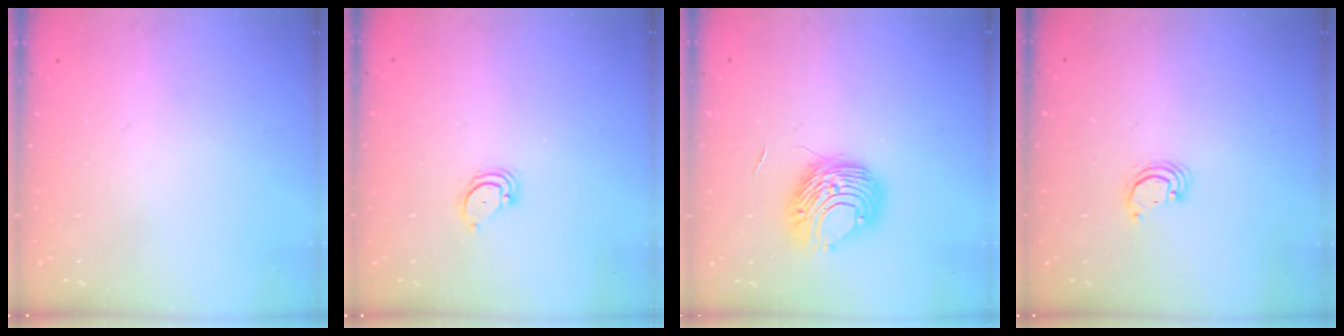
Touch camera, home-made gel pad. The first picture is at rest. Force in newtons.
{"total": 3.7, "press": 3.7, "slide": 0.3}
{"total": 8.5, "press": 8.5, "slide": 0.2}
{"total": 2.7, "press": 2.7, "slide": 0.2}